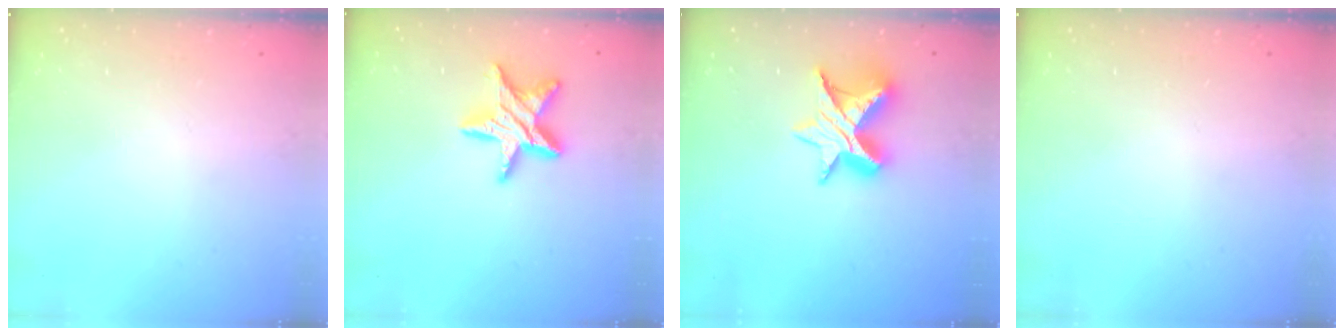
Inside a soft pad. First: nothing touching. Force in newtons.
{"total": 14.4, "press": 14.3, "slide": 0.8}
{"total": 14.4, "press": 14.4, "slide": 0.8}
{"total": 0.0}